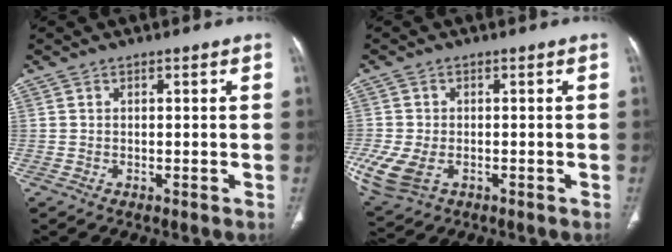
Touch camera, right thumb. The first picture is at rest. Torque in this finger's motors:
{"motor_torque": [3.03, 1.98, 0.17, -0.51, 0.13]}